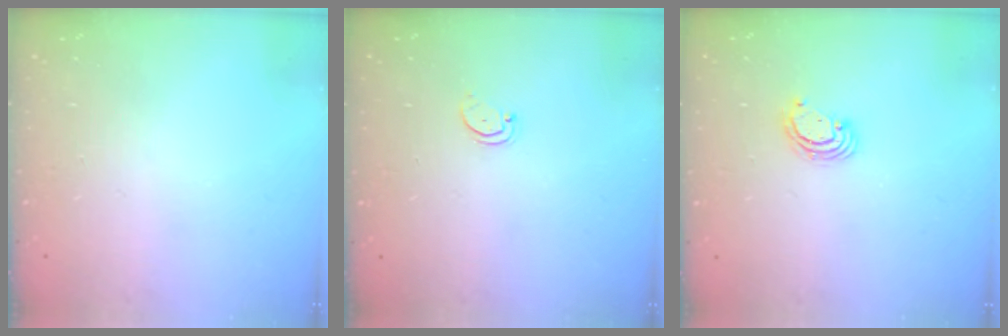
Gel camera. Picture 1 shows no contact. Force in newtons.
{"total": 1.5, "press": 1.5, "slide": 0.3}
{"total": 3.3, "press": 3.3, "slide": 0.4}